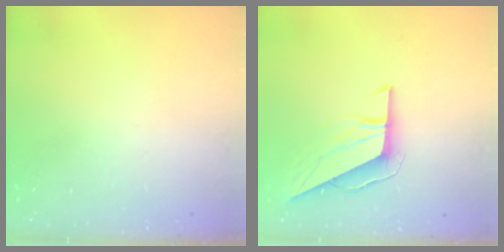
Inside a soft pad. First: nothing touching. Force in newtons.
{"total": 8.4, "press": 8.4, "slide": 0.4}